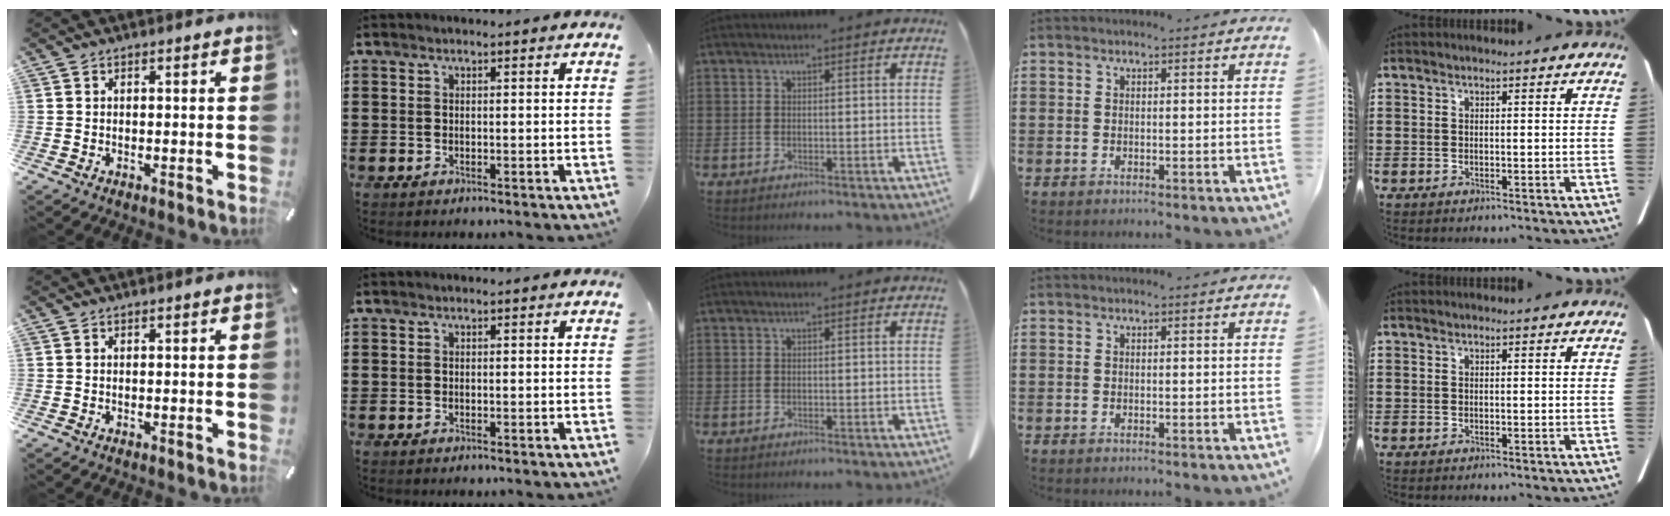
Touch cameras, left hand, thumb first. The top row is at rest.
{}